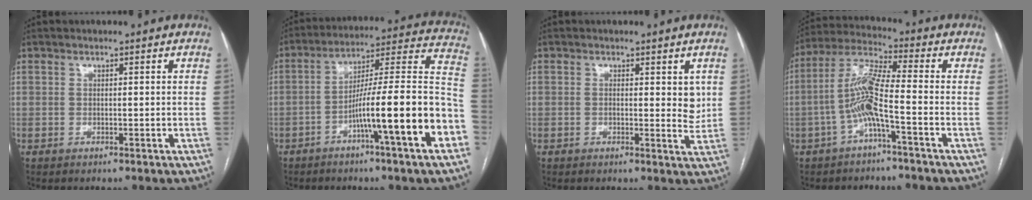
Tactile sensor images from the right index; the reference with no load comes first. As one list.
[{"total": 18.8, "force": [-6.9, -0.1, 17.4], "torque": [-0.221, 0.023, -0.107]}, {"total": 3.6, "force": [0.9, 1.5, 3.1], "torque": [-0.038, -0.005, 0.009]}, {"total": 8.4, "force": [-2.5, 0.4, 8.0], "torque": [-0.168, 0.019, -0.054]}]